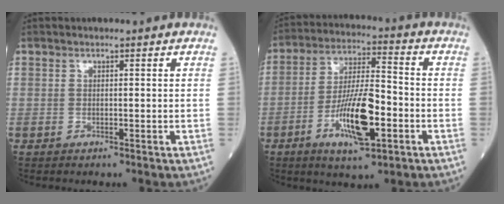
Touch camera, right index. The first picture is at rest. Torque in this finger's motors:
{"motor_torque": [0.68, -0.18, 0.30, 0.21]}